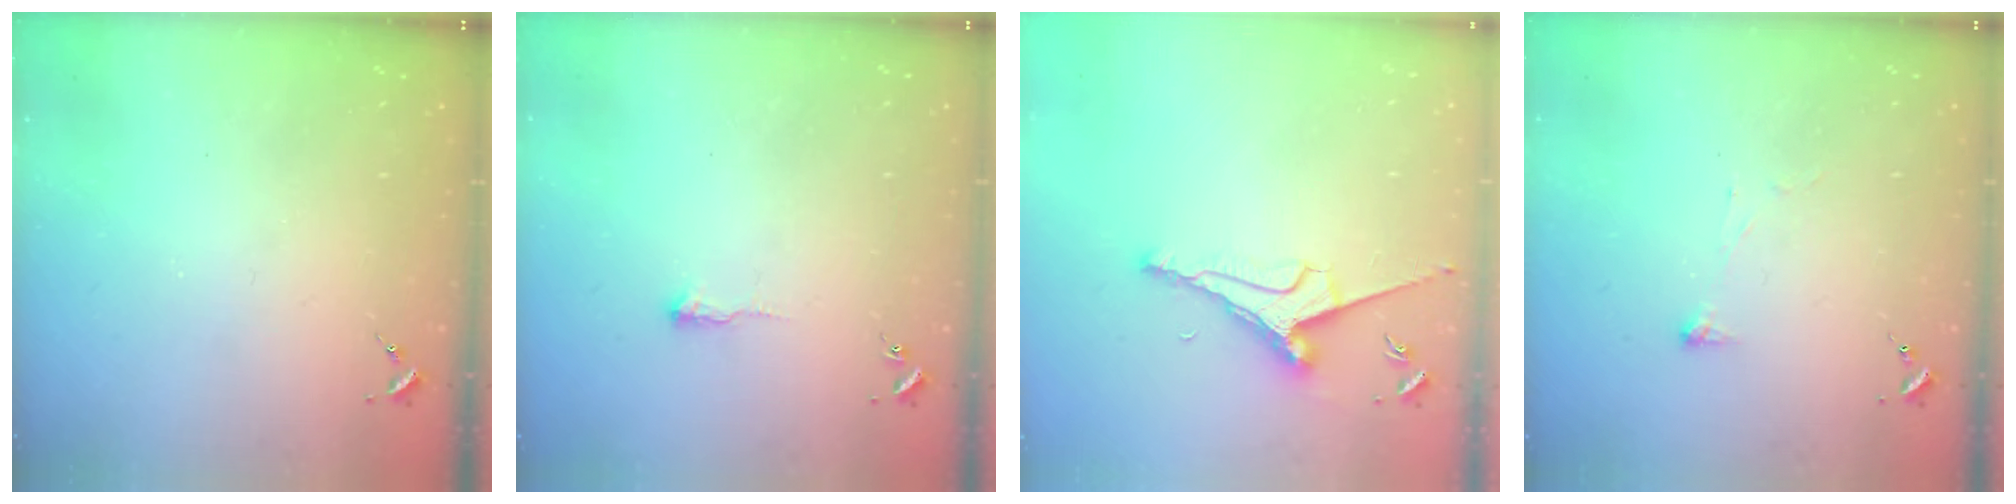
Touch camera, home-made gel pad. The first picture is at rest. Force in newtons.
{"total": 2.9, "press": 2.9, "slide": 0.6}
{"total": 8.2, "press": 8.1, "slide": 1.0}
{"total": 2.9, "press": 2.8, "slide": 0.5}